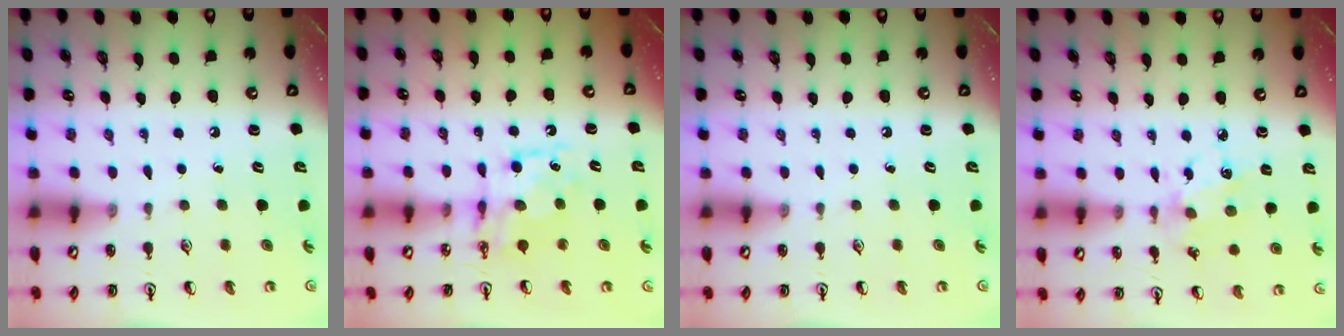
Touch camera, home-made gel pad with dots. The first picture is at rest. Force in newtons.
{"total": 7.7, "press": 7.7, "slide": 0.4}
{"total": 0.0}
{"total": 6.3, "press": 6.3, "slide": 0.4}